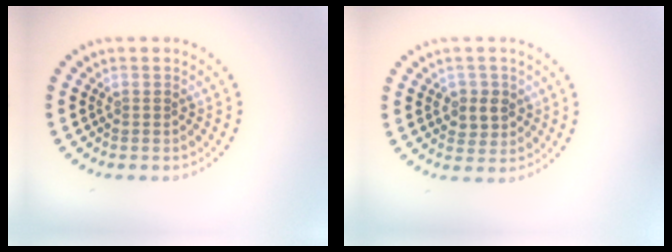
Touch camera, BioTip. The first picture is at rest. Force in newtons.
{"total": 2.3, "press": 2.2, "slide": 0.6}